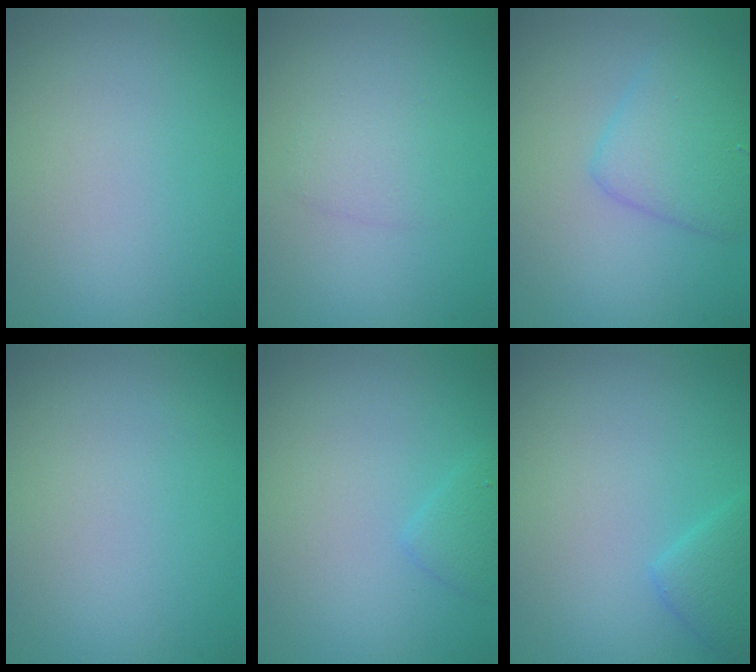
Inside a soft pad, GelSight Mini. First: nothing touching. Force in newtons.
{"total": 1.4, "press": 1.4, "slide": 0.1}
{"total": 3.5, "press": 3.5, "slide": 0.1}
{"total": 0.0}
{"total": 1.2, "press": 1.2, "slide": 0.0}
{"total": 1.8, "press": 1.8, "slide": 0.2}